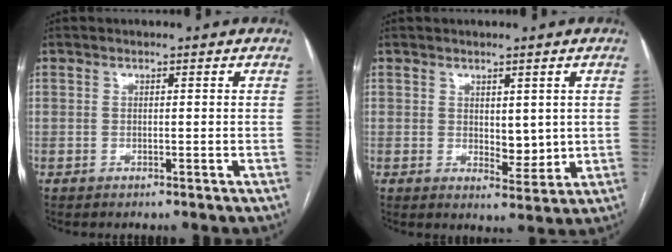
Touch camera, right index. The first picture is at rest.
{"total": 4.3, "force": [0.6, 2.2, 3.6], "torque": [-0.050, -0.011, 0.018]}